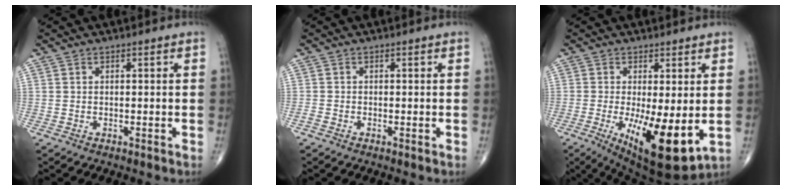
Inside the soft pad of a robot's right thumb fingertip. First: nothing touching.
{"total": 0.7, "force": [-0.5, 0.3, 0.5], "torque": [-0.011, -0.003, -0.014]}
{"total": 13.4, "force": [-2.5, 4.2, 12.5], "torque": [-0.199, -0.030, -0.026]}